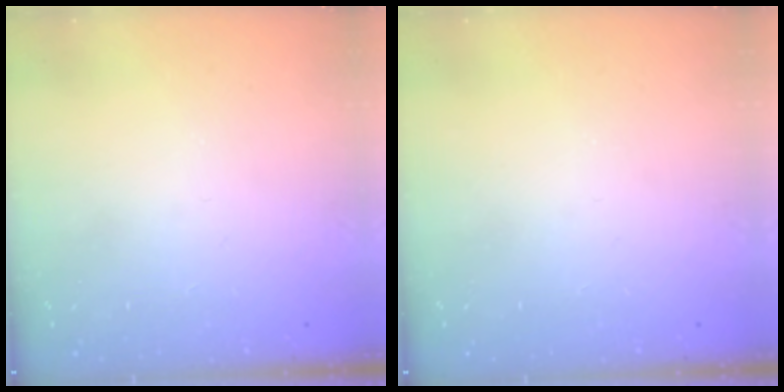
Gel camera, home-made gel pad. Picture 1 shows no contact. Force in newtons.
{"total": 0.0}